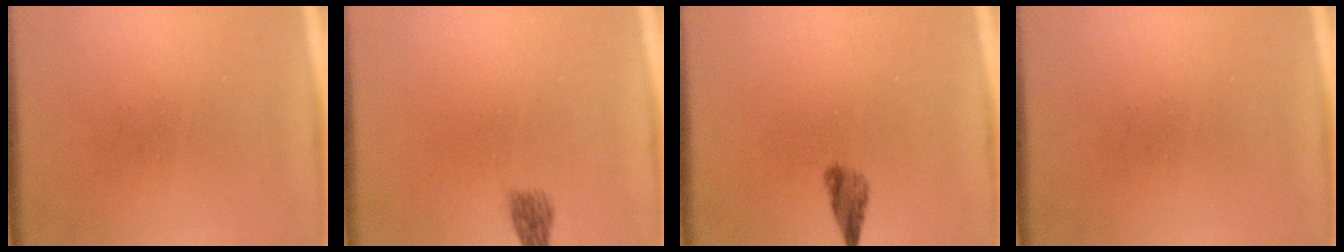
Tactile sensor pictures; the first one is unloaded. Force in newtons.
{"total": 1.9}
{"total": 2.2}
{"total": 0.0}